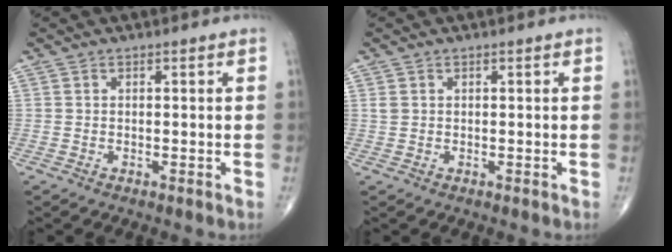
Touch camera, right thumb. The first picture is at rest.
{"total": 1.0, "force": [0.3, 0.8, 0.5], "torque": [-0.009, 0.003, 0.008]}